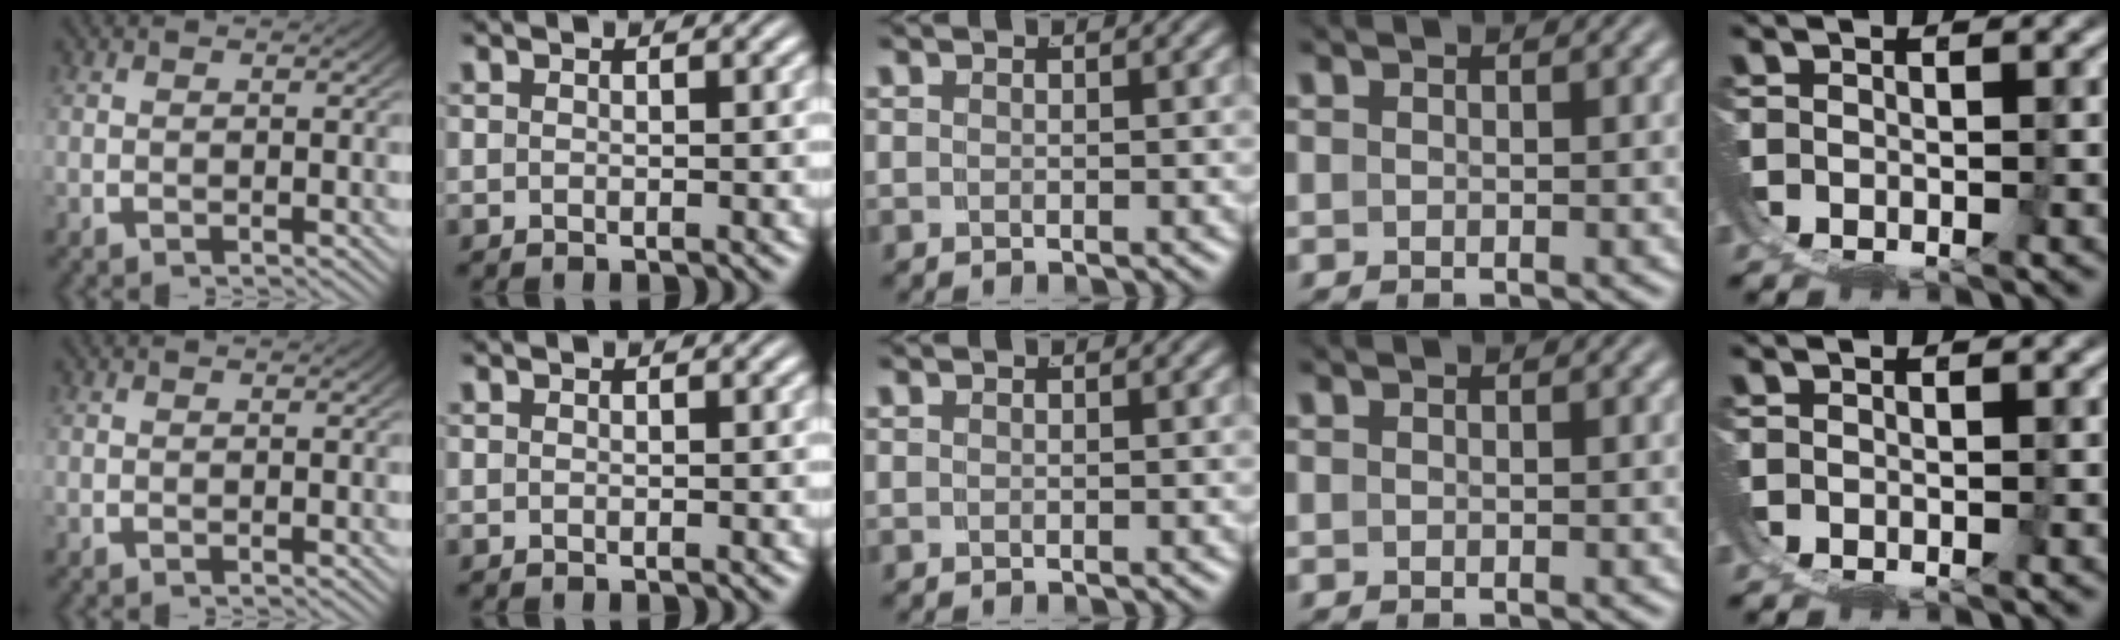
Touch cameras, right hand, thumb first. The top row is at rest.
{}